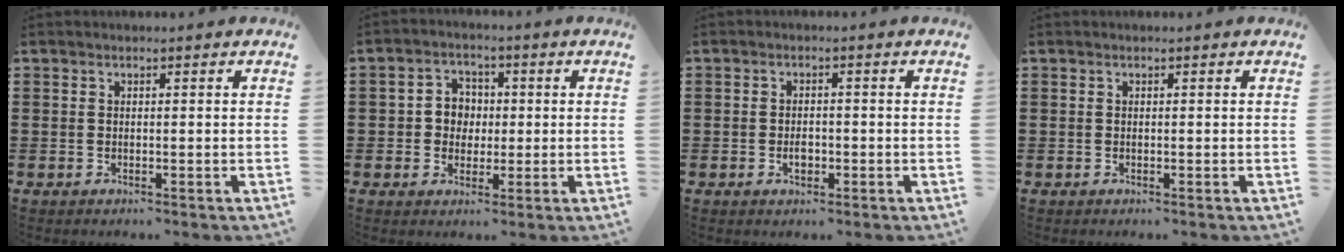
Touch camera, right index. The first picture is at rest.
{"total": 4.1, "force": [-0.1, 3.9, 1.5], "torque": [-0.043, 0.012, -0.007]}
{"total": 1.9, "force": [-0.7, 1.0, 1.5], "torque": [-0.026, 0.002, -0.013]}
{"total": 0.0}